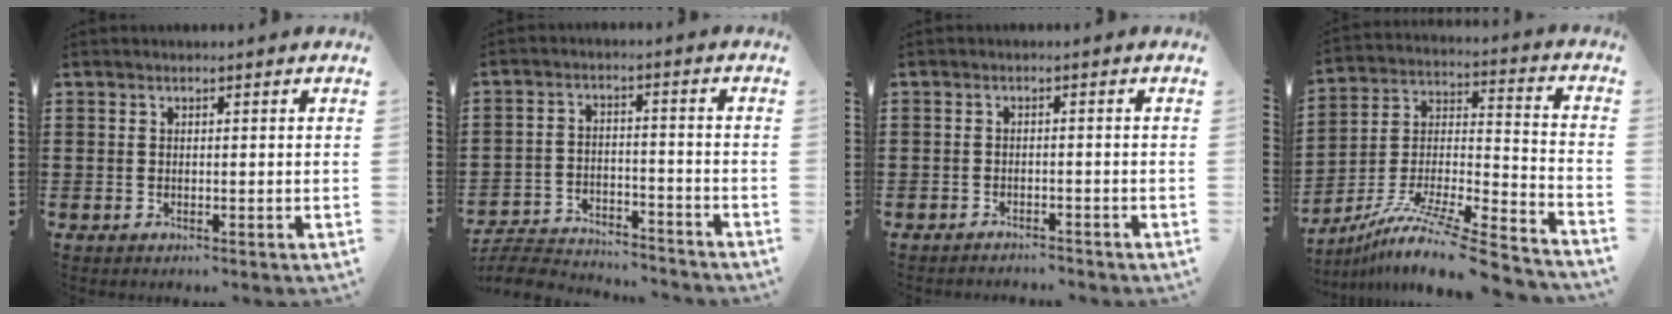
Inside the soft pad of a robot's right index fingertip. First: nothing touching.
{"total": 5.2, "force": [-5.1, 0.7, 0.9], "torque": [-0.031, 0.001, -0.104]}
{"total": 1.6, "force": [-1.6, 0.1, 0.0], "torque": [-0.005, 0.001, -0.034]}
{"total": 11.3, "force": [-8.8, 0.8, 7.0], "torque": [-0.126, 0.005, -0.170]}